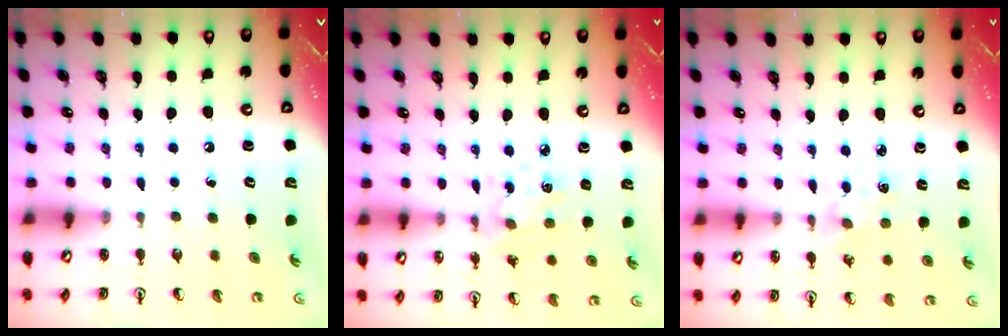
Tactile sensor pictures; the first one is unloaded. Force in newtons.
{"total": 2.1, "press": 2.1, "slide": 0.4}
{"total": 1.2, "press": 1.2, "slide": 0.2}